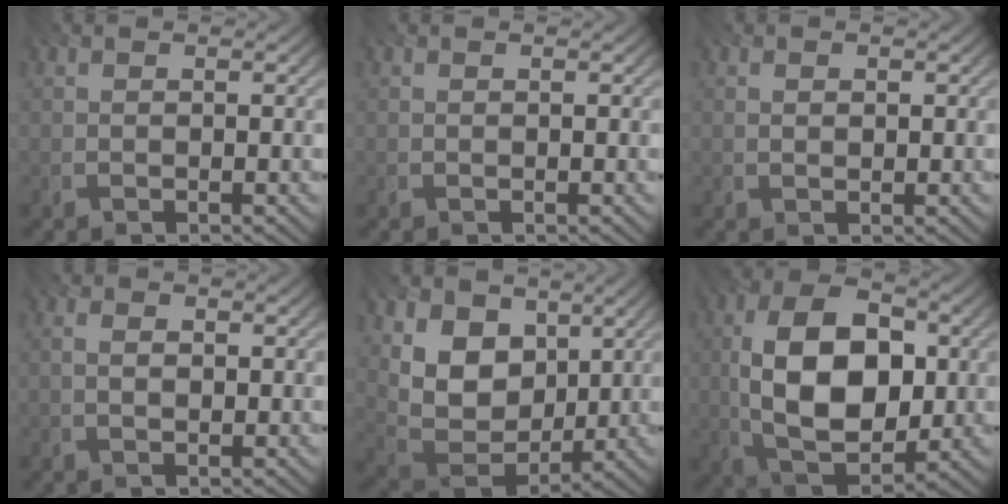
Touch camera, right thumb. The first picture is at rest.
{"total": 0.0}
{"total": 0.7, "force": [0.1, 0.5, 0.5], "torque": [-0.007, -0.005, 0.004]}
{"total": 1.8, "force": [-0.8, 1.0, 1.2], "torque": [-0.022, -0.007, -0.015]}
{"total": 11.7, "force": [3.6, 8.3, 7.3], "torque": [-0.182, 0.008, 0.060]}
{"total": 14.2, "force": [-0.6, 8.5, 11.4], "torque": [-0.209, 0.007, -0.020]}